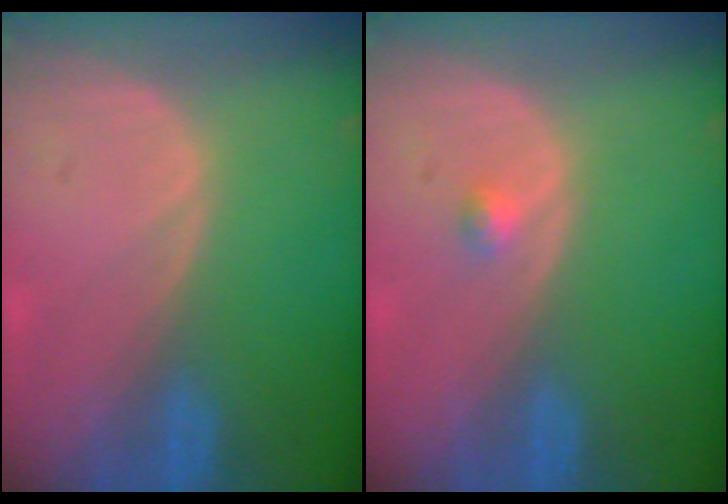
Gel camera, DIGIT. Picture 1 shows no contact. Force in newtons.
{"total": 1.2, "press": 1.1, "slide": 0.6}